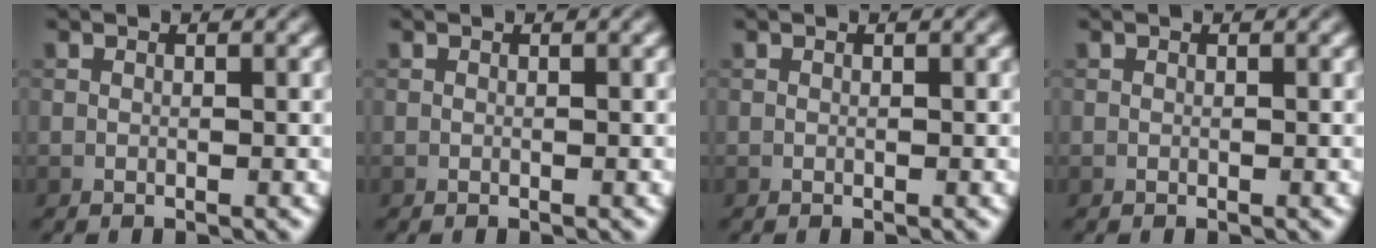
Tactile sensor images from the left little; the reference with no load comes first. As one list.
[{"total": 0.0}, {"total": 0.0}, {"total": 0.0}]